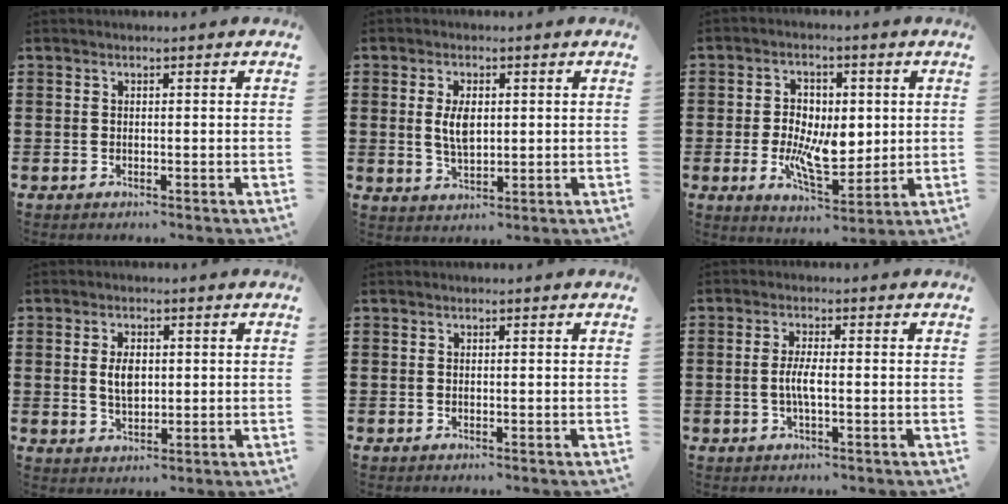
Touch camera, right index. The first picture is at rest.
{"total": 4.8, "force": [0.6, 2.4, 4.1], "torque": [-0.076, 0.005, 0.007]}
{"total": 9.1, "force": [-0.5, 5.1, 7.5], "torque": [-0.137, 0.004, -0.010]}
{"total": 4.1, "force": [0.4, 2.3, 3.4], "torque": [-0.062, 0.006, 0.004]}
{"total": 0.0}
{"total": 3.3, "force": [-0.8, 0.5, 3.2], "torque": [-0.072, -0.007, -0.019]}